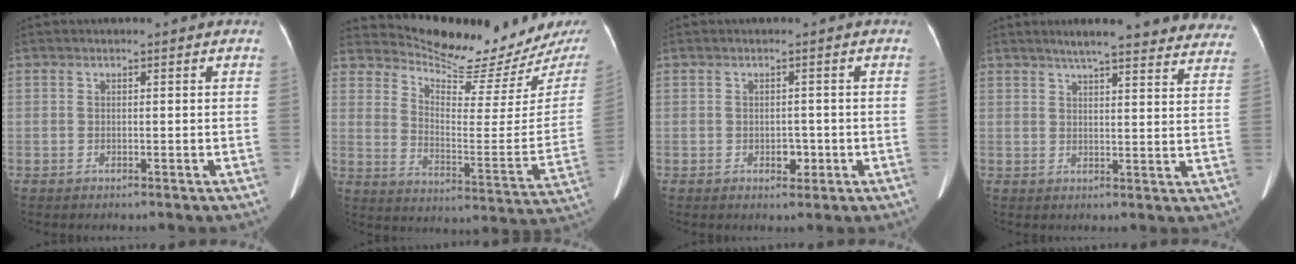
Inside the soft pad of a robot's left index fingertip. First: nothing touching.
{"total": 17.3, "force": [16.4, 1.0, 5.4], "torque": [-0.088, -0.083, 0.224]}
{"total": 1.9, "force": [-0.6, 1.3, 1.2], "torque": [-0.017, 0.002, -0.003]}
{"total": 21.9, "force": [19.6, 3.0, 9.2], "torque": [-0.112, -0.022, 0.224]}